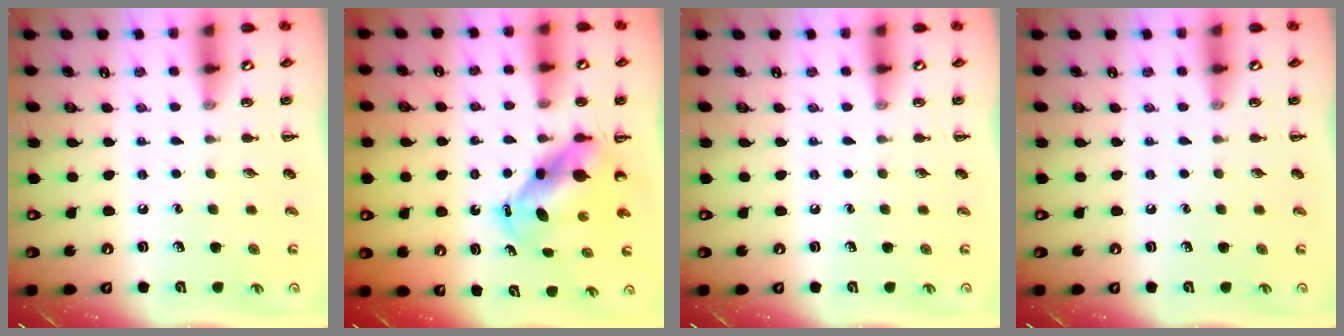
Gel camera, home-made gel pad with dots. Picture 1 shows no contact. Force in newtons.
{"total": 6.6, "press": 6.3, "slide": 1.9}
{"total": 0.0}
{"total": 0.0}